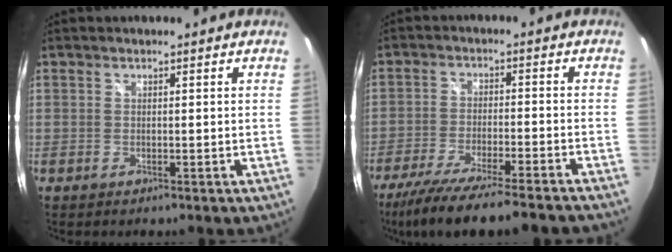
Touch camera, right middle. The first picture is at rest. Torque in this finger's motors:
{"motor_torque": [1.10, -1.04, 0.18, 0.15]}